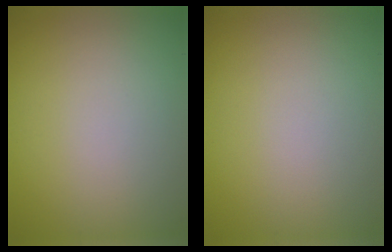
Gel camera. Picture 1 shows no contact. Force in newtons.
{"total": 0.0}